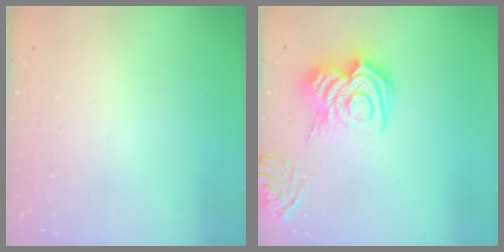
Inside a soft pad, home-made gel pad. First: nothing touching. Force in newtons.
{"total": 15.8, "press": 15.7, "slide": 1.6}